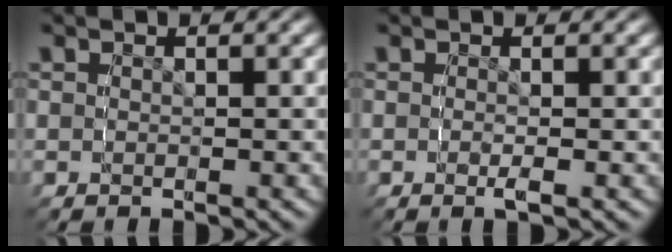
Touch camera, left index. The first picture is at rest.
{"total": 0.6, "force": [-0.3, -0.2, 0.5], "torque": [-0.013, 0.000, -0.007]}